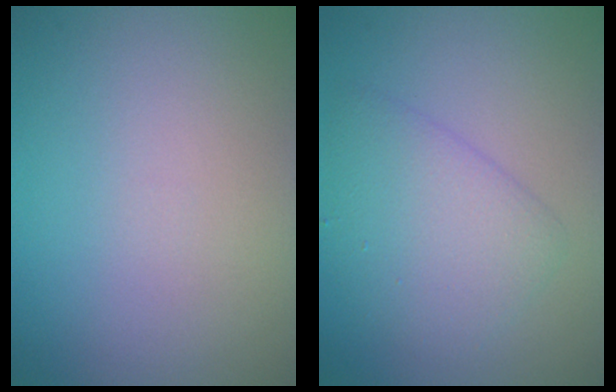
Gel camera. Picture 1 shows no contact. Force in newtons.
{"total": 4.1, "press": 4.1, "slide": 0.1}